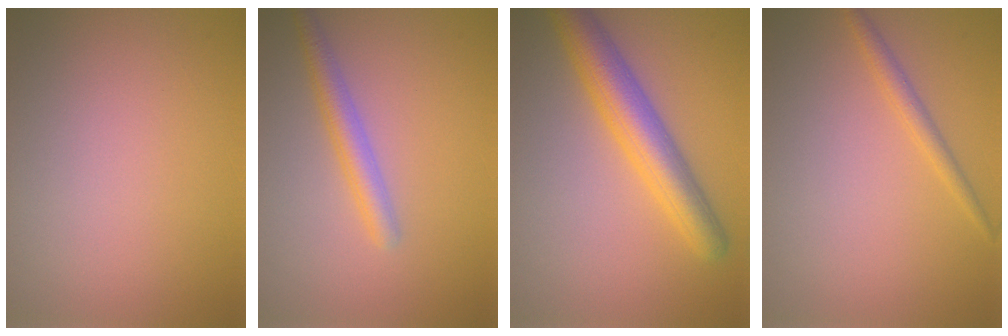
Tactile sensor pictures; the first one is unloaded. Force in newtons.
{"total": 2.5, "press": 2.5, "slide": 0.1}
{"total": 5.5, "press": 5.5, "slide": 0.2}
{"total": 1.5, "press": 1.5, "slide": 0.1}